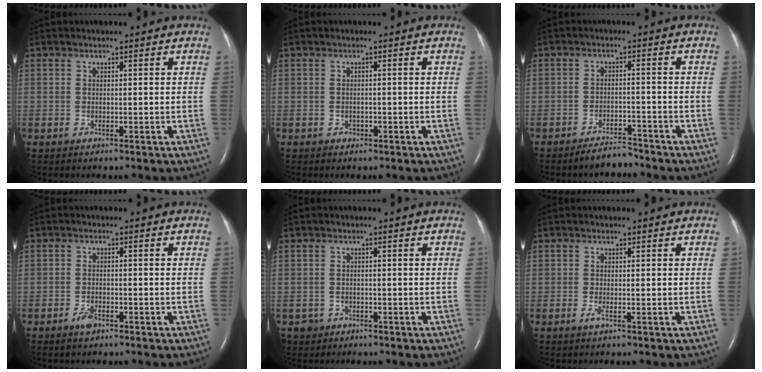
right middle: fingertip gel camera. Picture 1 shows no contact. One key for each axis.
{"total": 0.7, "fx": -0.4, "fy": 0.5, "fz": 0.2, "tx": -0.005, "ty": 0.002, "tz": -0.006}
{"total": 3.3, "fx": -3.2, "fy": 0.5, "fz": 0.6, "tx": -0.015, "ty": -0.008, "tz": -0.055}
{"total": 1.8, "fx": -1.3, "fy": 0.7, "fz": 1.1, "tx": -0.026, "ty": -0.001, "tz": -0.021}
{"total": 1.8, "fx": -0.9, "fy": 1.6, "fz": -0.1, "tx": -0.002, "ty": 0.007, "tz": -0.014}
{"total": 0.8, "fx": -0.3, "fy": 0.0, "fz": 0.7, "tx": -0.016, "ty": -0.002, "tz": -0.006}